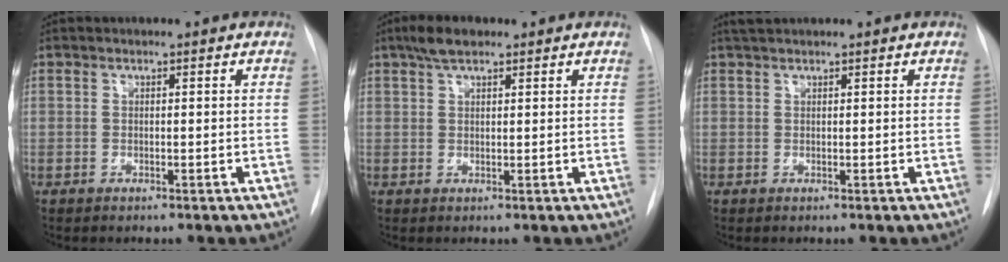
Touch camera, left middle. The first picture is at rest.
{"total": 3.7, "force": [2.6, 1.3, 2.3], "torque": [-0.051, 0.011, 0.047]}
{"total": 1.7, "force": [1.5, 0.1, 0.7], "torque": [-0.015, 0.017, 0.030]}